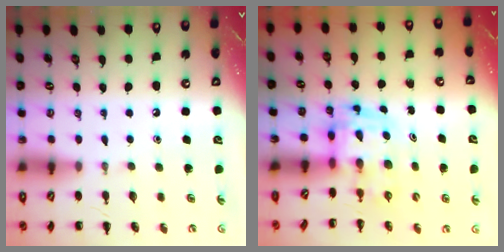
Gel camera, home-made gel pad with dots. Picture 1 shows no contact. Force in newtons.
{"total": 3.6, "press": 3.5, "slide": 0.6}